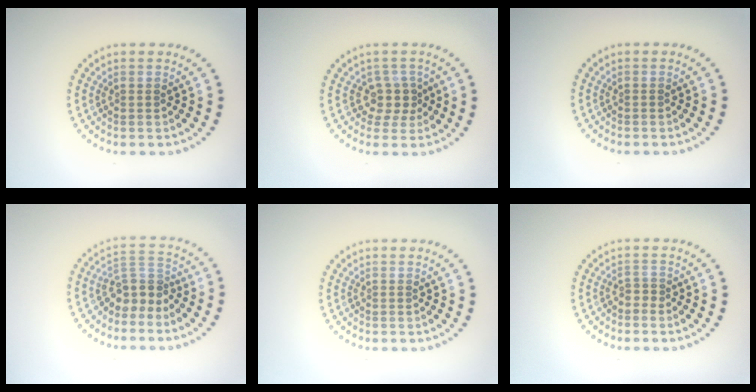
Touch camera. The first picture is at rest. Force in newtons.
{"total": 2.5, "press": 1.9, "slide": 1.6}
{"total": 0.0}
{"total": 3.2, "press": 2.4, "slide": 2.1}
{"total": 0.0}
{"total": 0.7, "press": 0.3, "slide": 0.6}